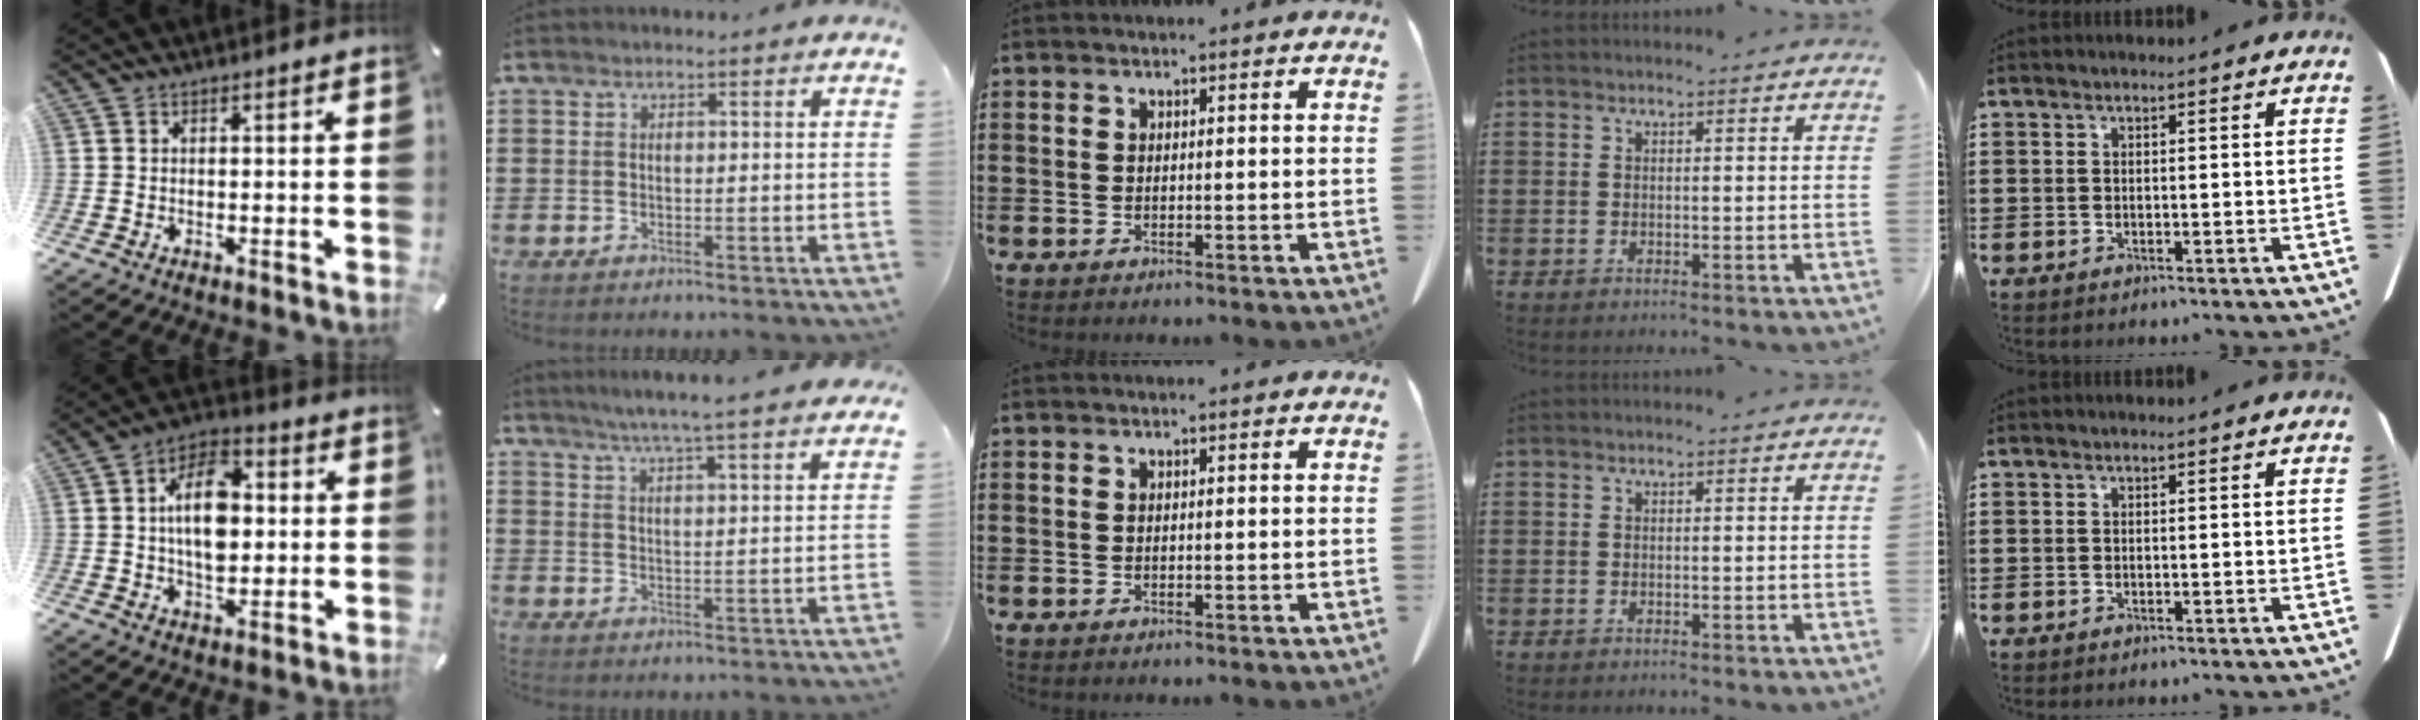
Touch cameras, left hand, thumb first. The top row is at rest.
{"thumb": {"total": 12.7, "force": [0.8, 8.3, 9.5], "torque": [-0.165, 0.005, 0.013]}, "index": {"total": 4.8, "force": [4.4, -0.8, 1.8], "torque": [-0.049, -0.022, 0.074]}}